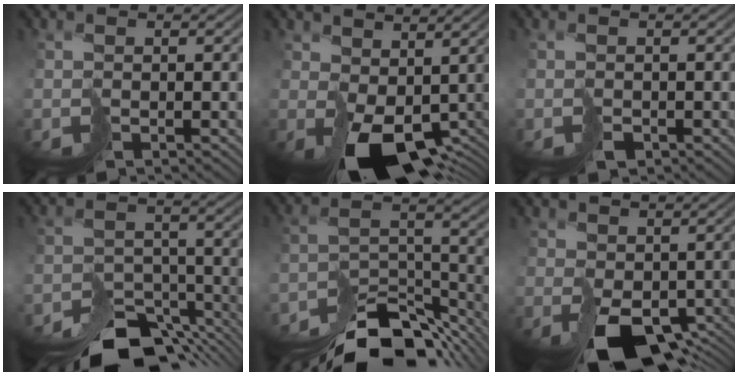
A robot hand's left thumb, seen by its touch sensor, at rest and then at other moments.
{"total": 9.0, "force": [0.5, 5.8, 6.9], "torque": [-0.137, -0.032, 0.036]}
{"total": 0.9, "force": [-0.7, 0.5, 0.3], "torque": [-0.002, 0.002, -0.012]}
{"total": 10.7, "force": [-9.7, 3.4, 3.1], "torque": [-0.036, -0.010, -0.135]}
{"total": 13.4, "force": [-12.0, 3.5, 4.7], "torque": [-0.078, 0.004, -0.177]}
{"total": 8.1, "force": [-2.3, 5.3, 5.7], "torque": [-0.106, -0.038, -0.019]}